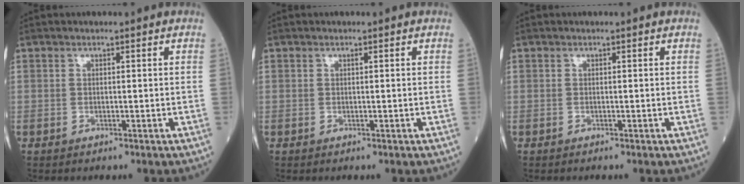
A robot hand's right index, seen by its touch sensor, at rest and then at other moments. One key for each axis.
{"total": 0.0}
{"total": 0.0}